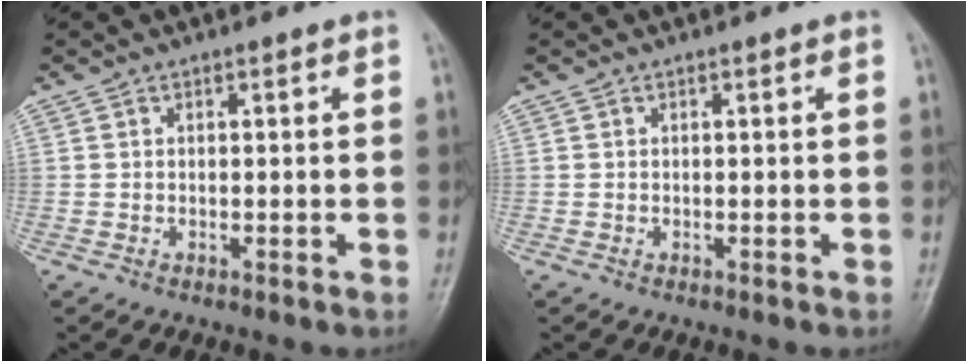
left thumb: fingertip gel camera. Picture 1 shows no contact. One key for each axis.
{"total": 0.0}